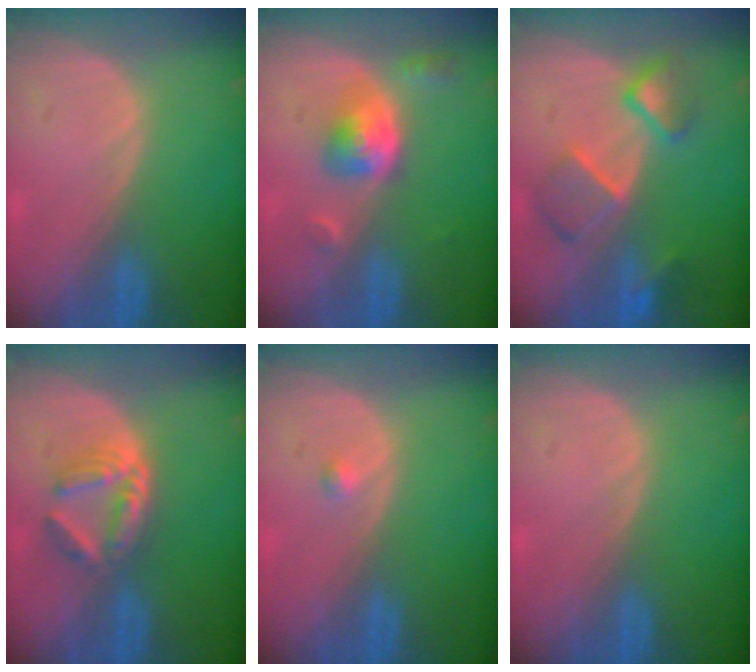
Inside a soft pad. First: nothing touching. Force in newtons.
{"total": 5.2, "press": 4.8, "slide": 2.1}
{"total": 7.1, "press": 6.9, "slide": 1.9}
{"total": 6.1, "press": 5.3, "slide": 3.1}
{"total": 0.8, "press": 0.8, "slide": 0.2}
{"total": 0.0}